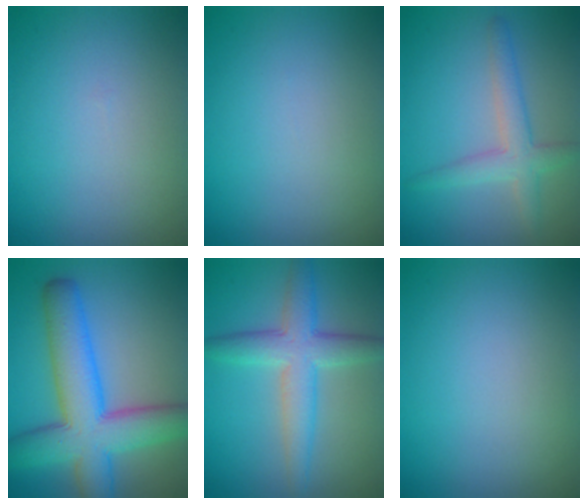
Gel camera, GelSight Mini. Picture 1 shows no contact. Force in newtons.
{"total": 0.0}
{"total": 3.4, "press": 3.3, "slide": 0.3}
{"total": 9.7, "press": 9.7, "slide": 0.2}
{"total": 5.0, "press": 5.0, "slide": 0.2}
{"total": 0.0}